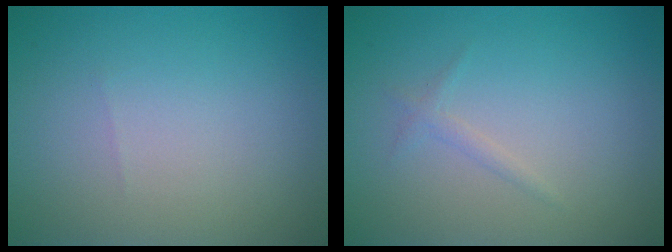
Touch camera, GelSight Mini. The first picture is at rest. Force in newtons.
{"total": 0.8, "press": 0.8, "slide": 0.1}